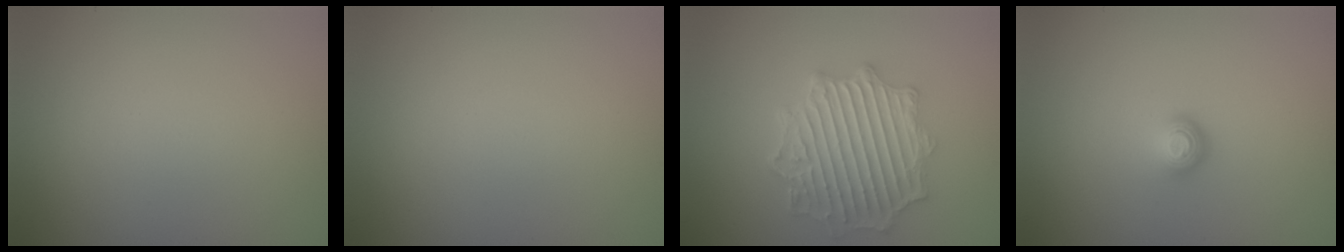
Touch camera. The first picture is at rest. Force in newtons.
{"total": 0.0}
{"total": 6.1, "press": 5.1, "slide": 3.3}
{"total": 1.5, "press": 1.1, "slide": 1.1}